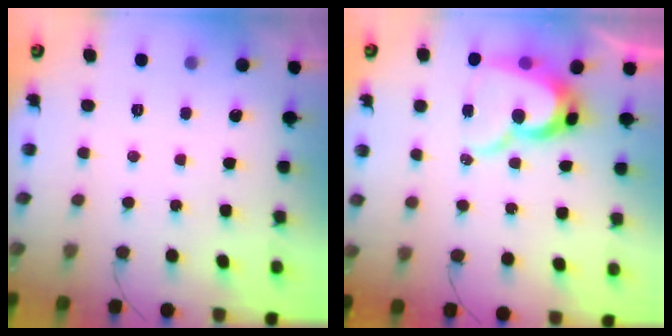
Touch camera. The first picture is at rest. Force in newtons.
{"total": 13.9, "press": 13.9, "slide": 1.3}